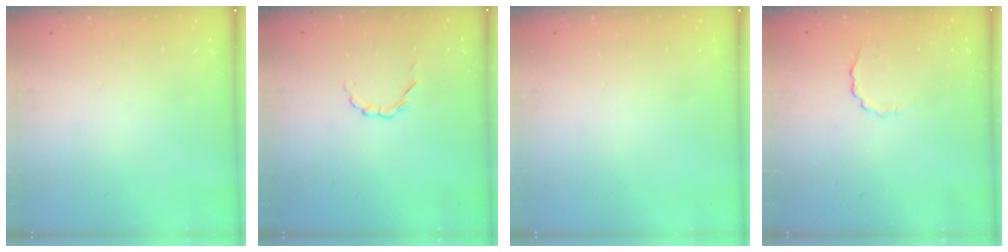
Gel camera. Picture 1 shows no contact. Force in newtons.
{"total": 2.1, "press": 1.9, "slide": 0.7}
{"total": 0.0}
{"total": 2.6, "press": 2.5, "slide": 0.8}